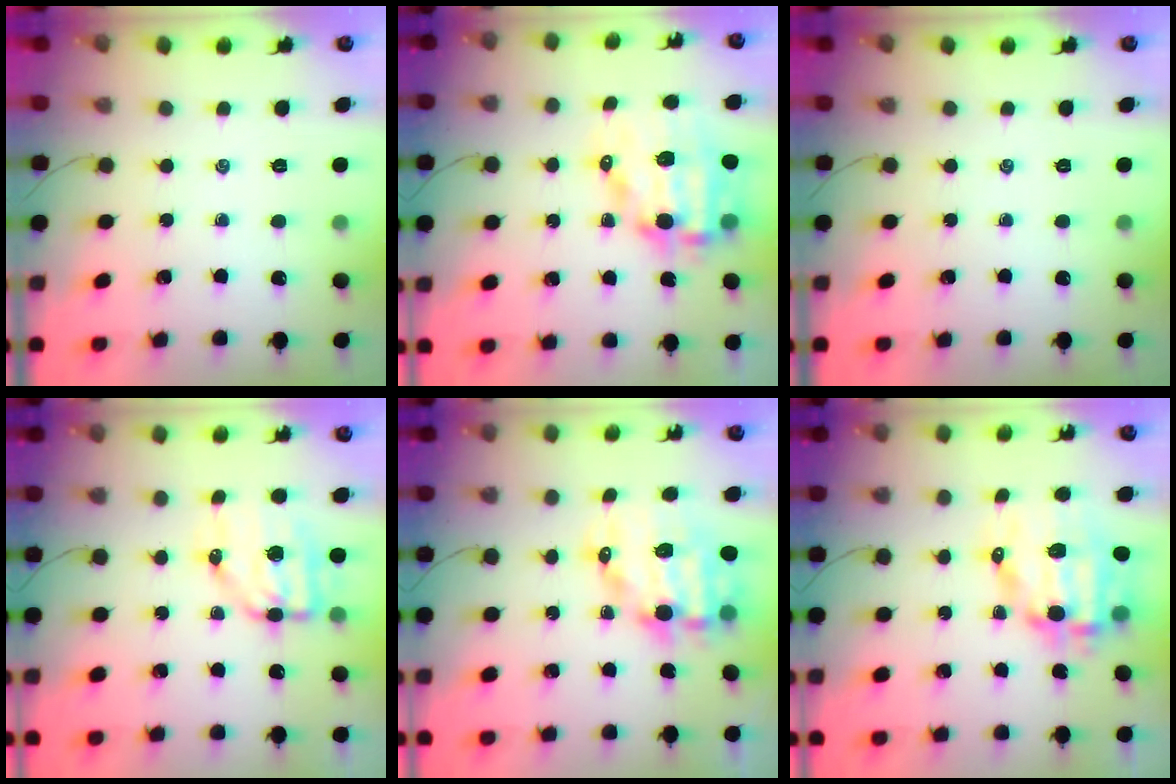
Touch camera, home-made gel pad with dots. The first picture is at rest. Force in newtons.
{"total": 12.1, "press": 11.7, "slide": 2.9}
{"total": 0.0}
{"total": 7.6, "press": 7.5, "slide": 1.5}
{"total": 13.4, "press": 13.1, "slide": 3.0}
{"total": 11.9, "press": 11.5, "slide": 2.7}